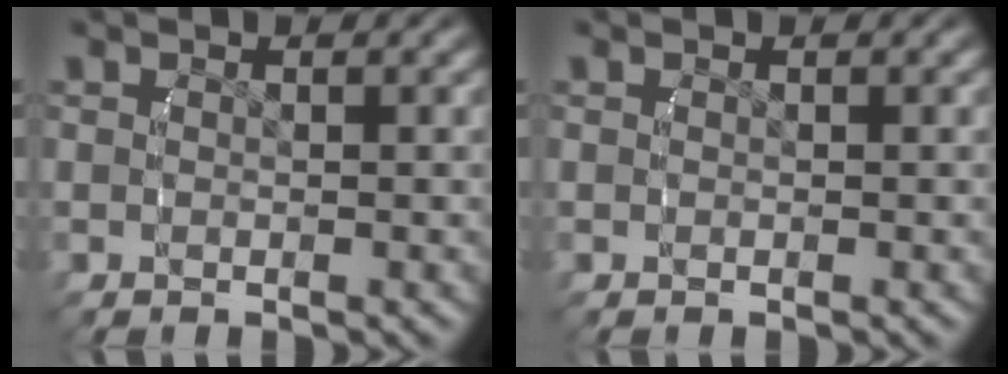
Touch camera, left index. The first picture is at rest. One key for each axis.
{"total": 0.0}